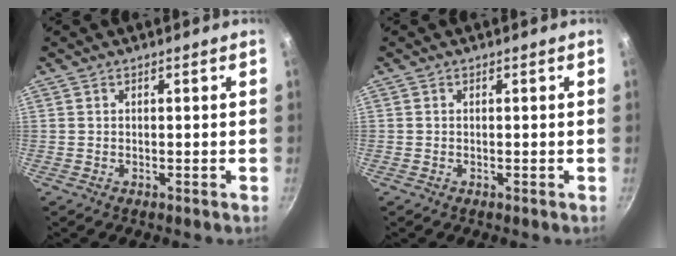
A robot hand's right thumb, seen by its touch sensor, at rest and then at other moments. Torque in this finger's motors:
{"motor_torque": [0.17, -0.55, -0.97, 0.30, 0.05]}